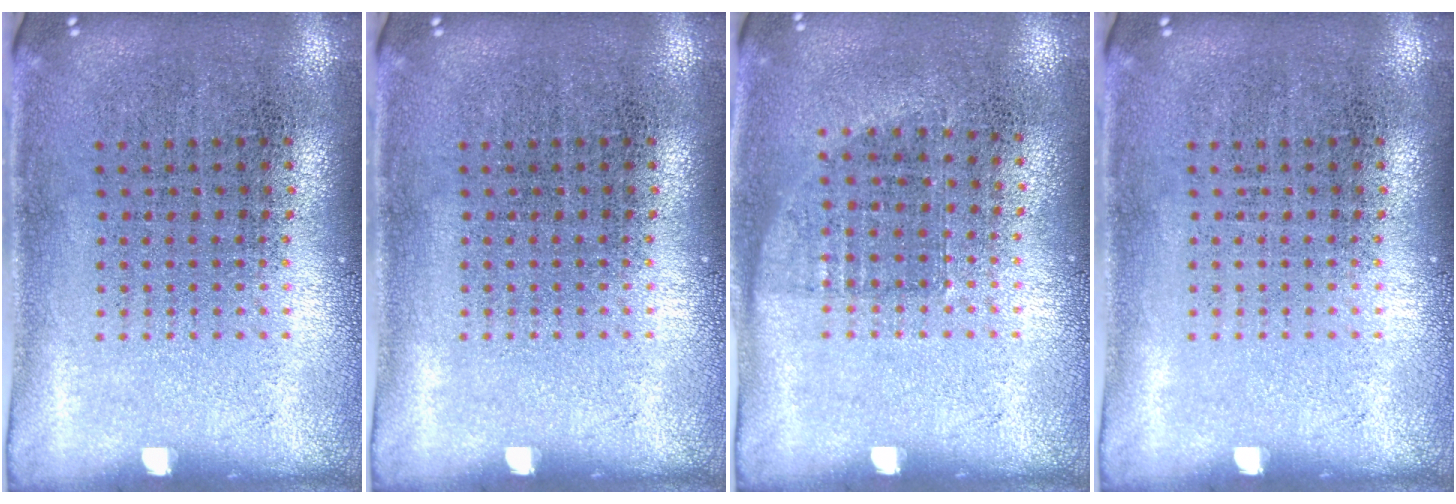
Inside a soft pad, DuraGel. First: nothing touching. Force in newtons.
{"total": 0.0}
{"total": 0.7, "press": 0.6, "slide": 0.3}
{"total": 0.0}